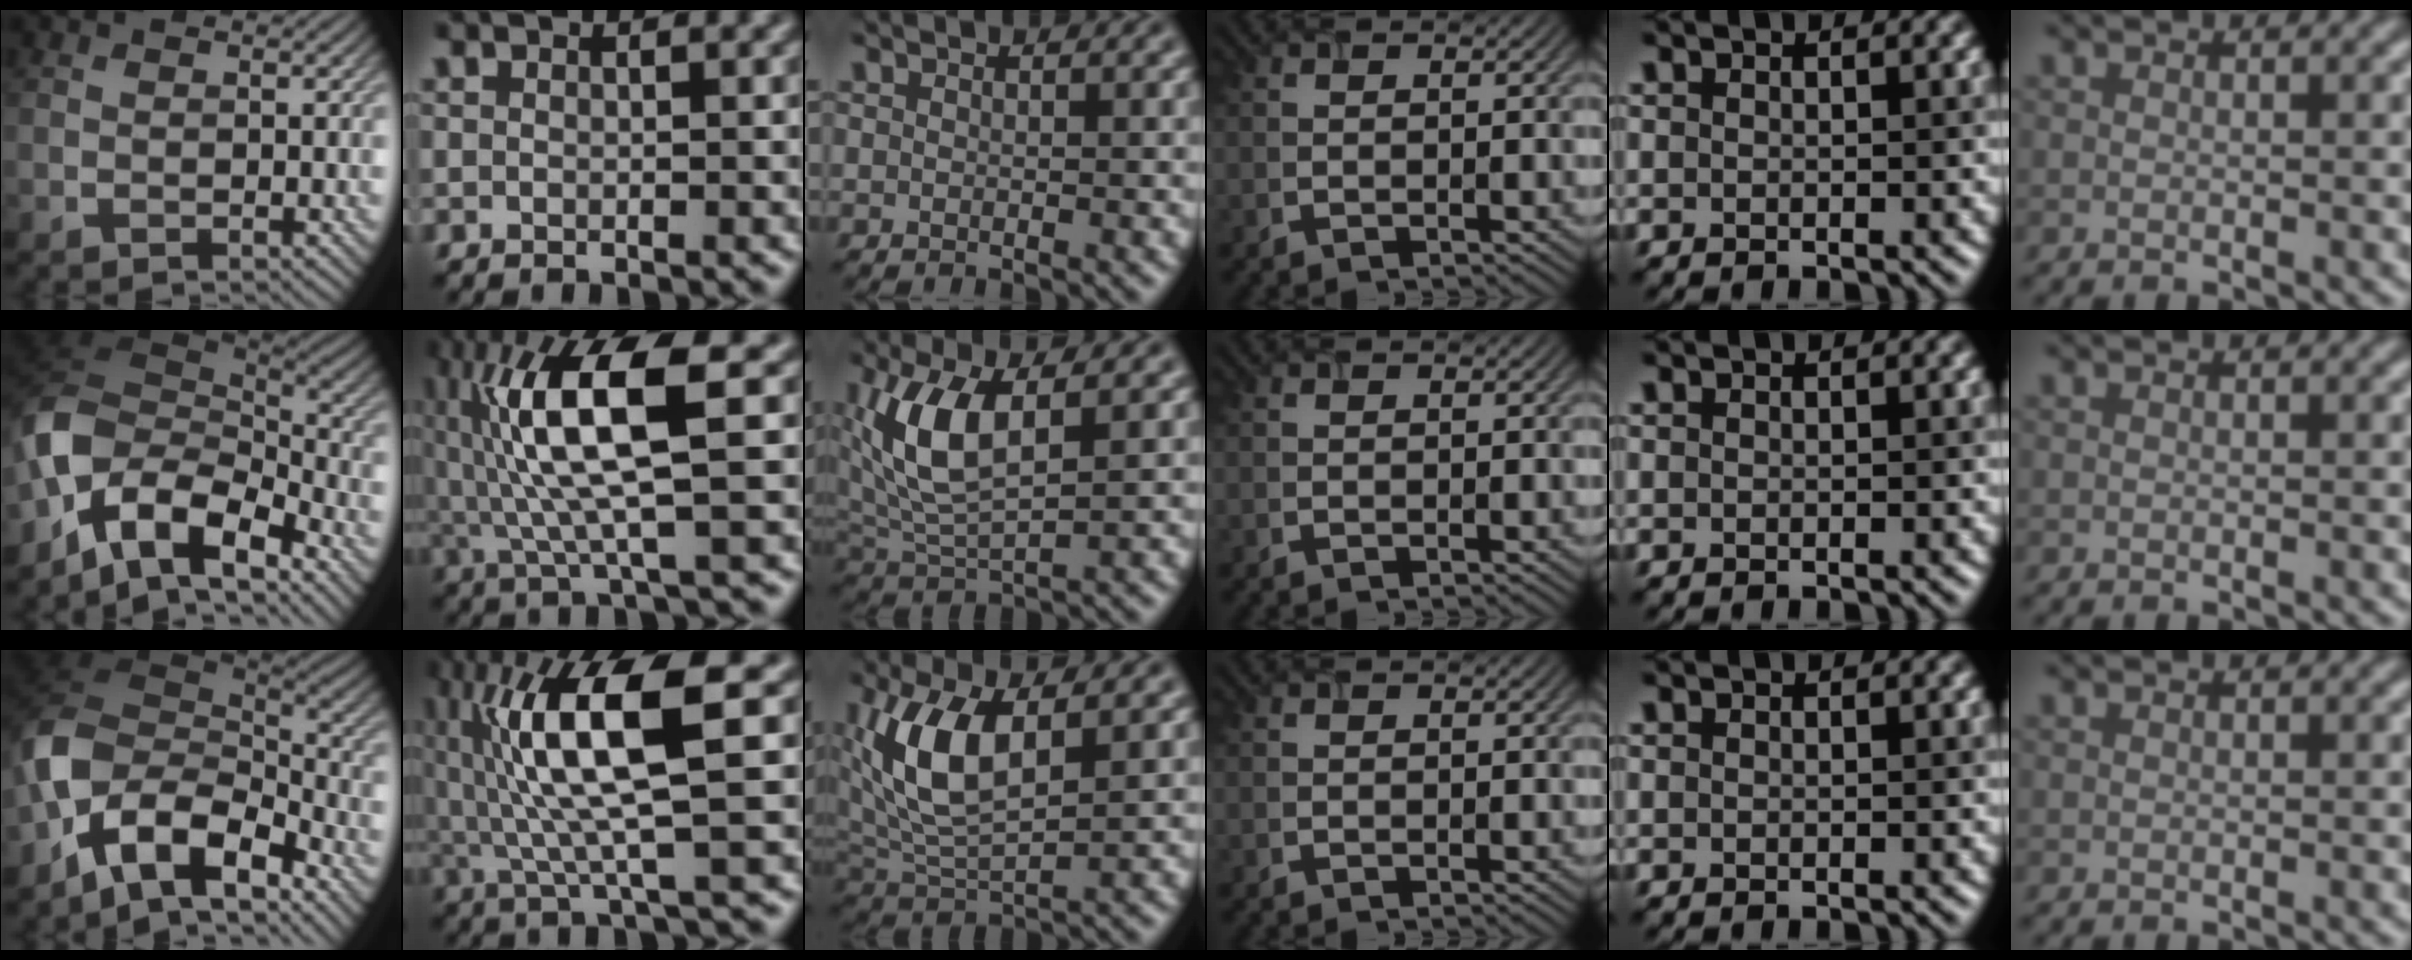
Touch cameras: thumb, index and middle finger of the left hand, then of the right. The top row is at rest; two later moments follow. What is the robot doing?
{"motion": "lift_and_place", "object": "timer"}